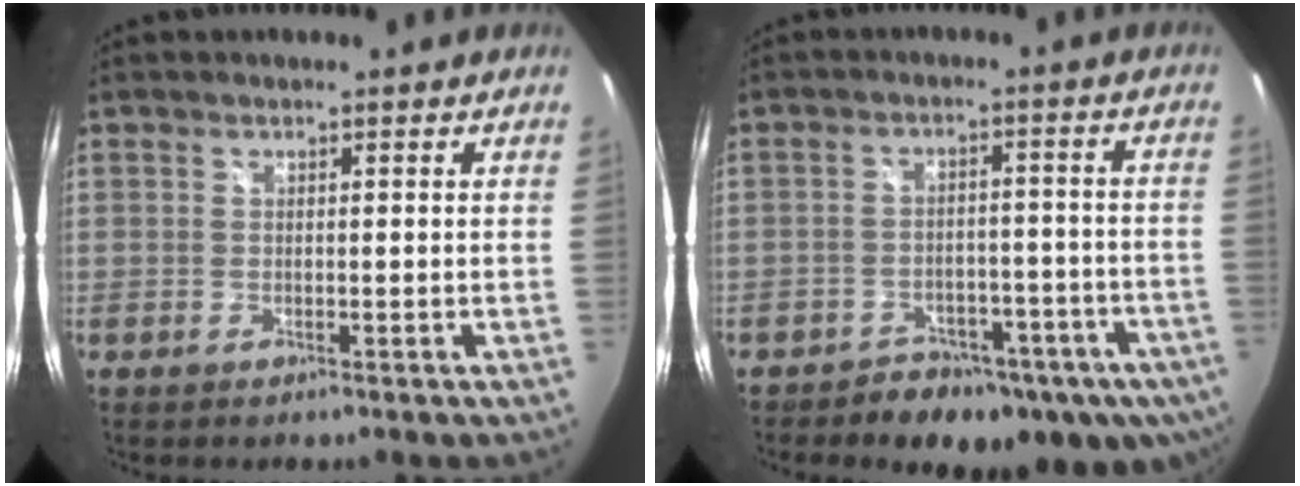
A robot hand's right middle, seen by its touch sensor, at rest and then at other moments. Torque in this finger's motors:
{"motor_torque": [1.07, -1.07, 0.21, 0.06]}